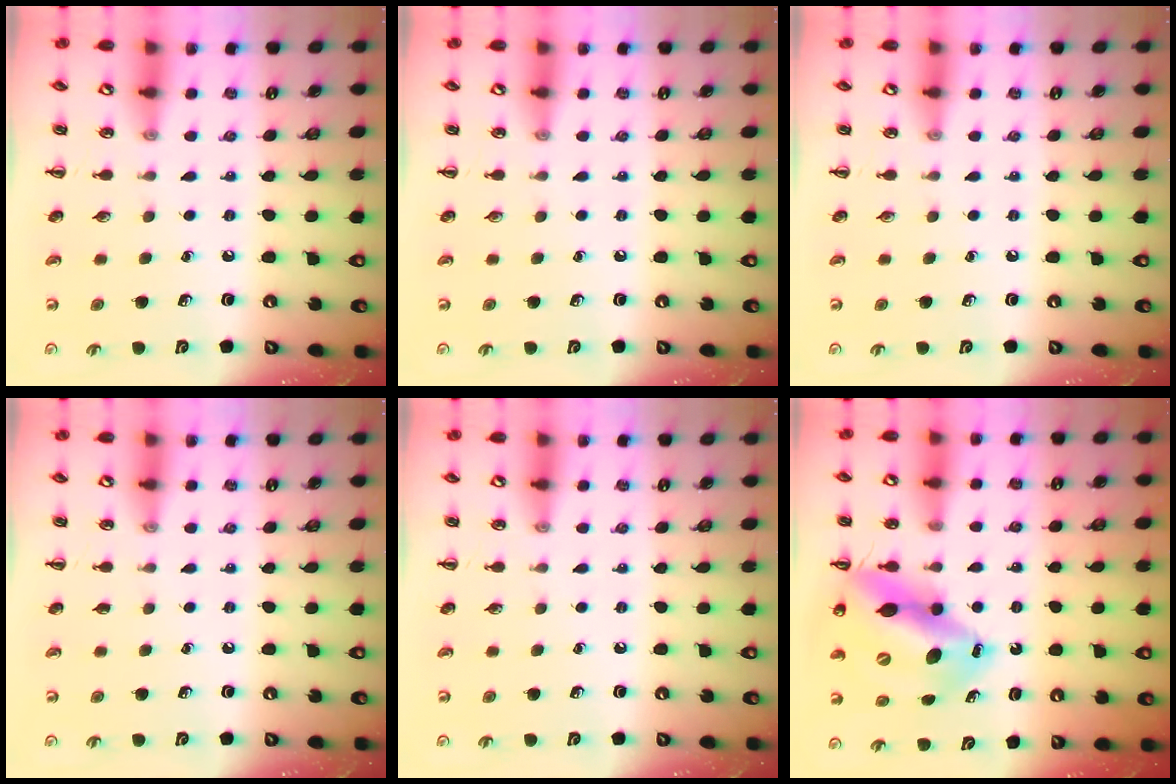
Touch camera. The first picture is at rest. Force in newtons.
{"total": 0.0}
{"total": 0.0}
{"total": 0.0}
{"total": 0.0}
{"total": 15.9, "press": 15.1, "slide": 4.7}